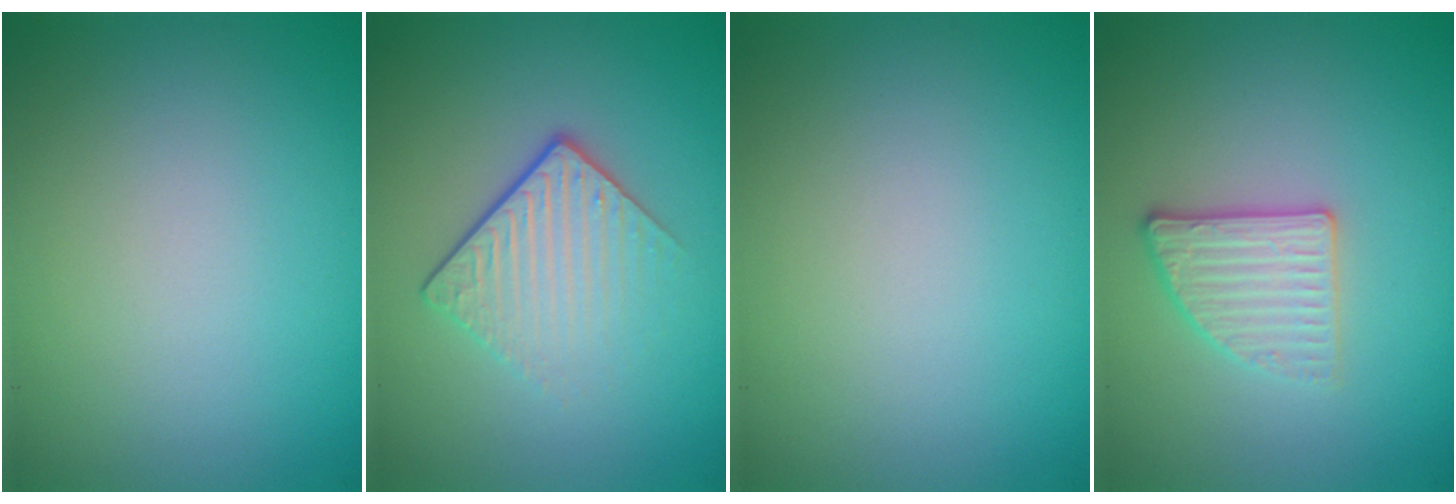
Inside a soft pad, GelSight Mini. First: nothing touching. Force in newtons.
{"total": 4.2, "press": 2.6, "slide": 3.3}
{"total": 0.0}
{"total": 2.6, "press": 2.4, "slide": 1.0}